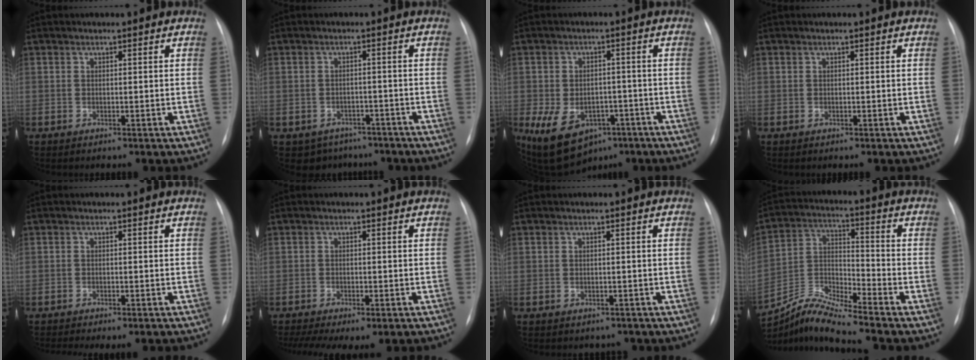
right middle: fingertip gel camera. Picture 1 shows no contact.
{"total": 6.0, "force": [-4.5, 3.8, 0.6], "torque": [-0.005, 0.017, -0.054]}
{"total": 11.5, "force": [-5.8, 7.7, 6.3], "torque": [-0.116, 0.005, -0.080]}
{"total": 0.0}
{"total": 6.4, "force": [-5.6, 1.3, 2.8], "torque": [-0.028, 0.003, -0.071]}
{"total": 10.4, "force": [-7.9, 2.9, 6.1], "torque": [-0.099, -0.001, -0.112]}
{"total": 1.9, "force": [-1.4, 1.2, 0.3], "torque": [-0.005, 0.006, -0.015]}
{"total": 9.6, "force": [-9.0, -1.1, 3.1], "torque": [-0.070, 0.004, -0.174]}